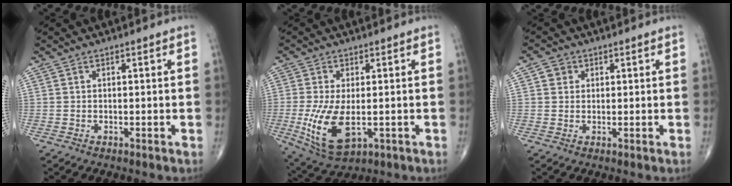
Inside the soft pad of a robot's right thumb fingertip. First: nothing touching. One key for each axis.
{"total": 11.4, "fx": -2.3, "fy": 5.5, "fz": 9.8, "tx": -0.196, "ty": -0.020, "tz": -0.027}
{"total": 2.3, "fx": 0.7, "fy": 2.1, "fz": 0.7, "tx": 0.000, "ty": -0.001, "tz": 0.008}